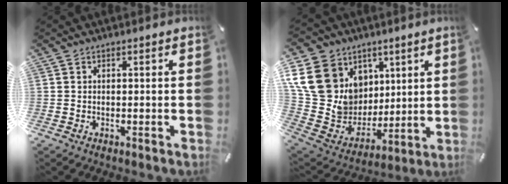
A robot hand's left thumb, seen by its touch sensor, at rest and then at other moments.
{"total": 20.7, "force": [7.2, 17.8, 7.6], "torque": [-0.137, -0.042, 0.163]}